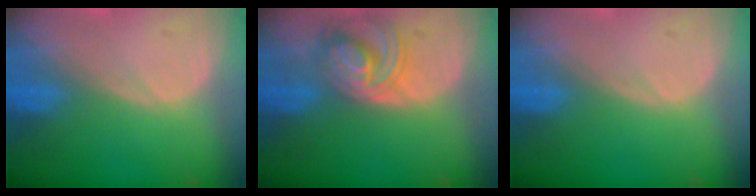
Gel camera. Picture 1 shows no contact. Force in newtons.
{"total": 6.4, "press": 6.3, "slide": 0.7}
{"total": 0.0}